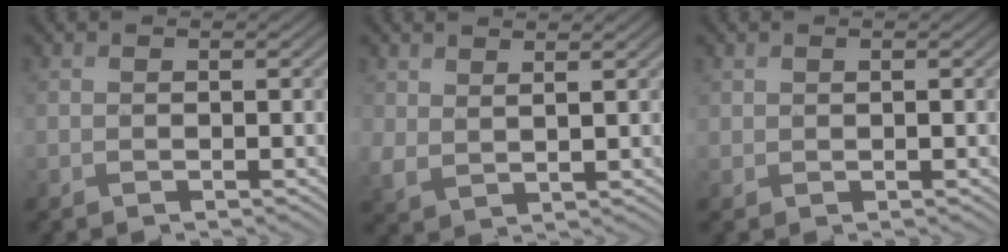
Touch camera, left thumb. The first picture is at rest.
{"total": 2.9, "force": [1.9, 1.4, 1.6], "torque": [-0.048, -0.003, 0.041]}
{"total": 0.9, "force": [0.5, 0.6, 0.3], "torque": [-0.010, -0.002, 0.015]}